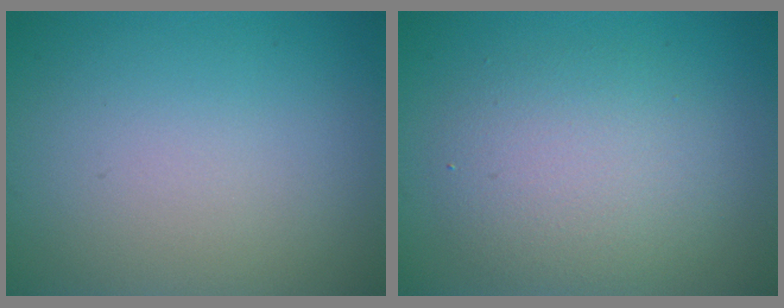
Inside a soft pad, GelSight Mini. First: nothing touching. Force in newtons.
{"total": 4.3, "press": 4.3, "slide": 0.1}